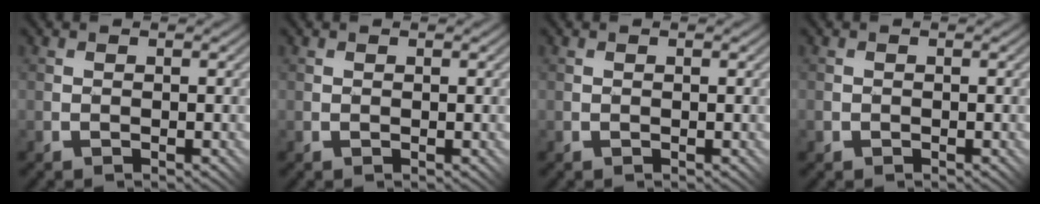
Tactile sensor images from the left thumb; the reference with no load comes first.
{"total": 0.0}
{"total": 0.0}
{"total": 0.6, "force": [-0.2, 0.6, -0.1], "torque": [0.003, -0.003, -0.004]}